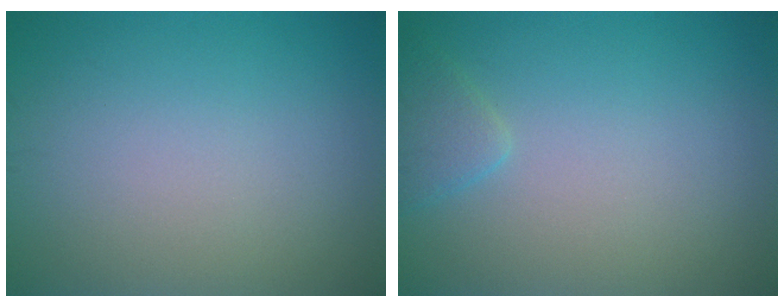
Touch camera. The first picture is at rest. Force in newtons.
{"total": 1.6, "press": 1.6, "slide": 0.1}